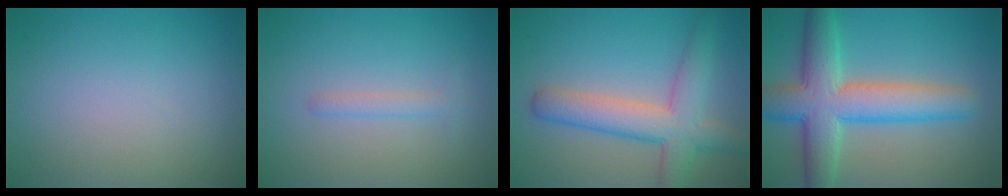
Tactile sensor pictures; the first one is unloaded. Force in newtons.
{"total": 1.2, "press": 1.2, "slide": 0.1}
{"total": 6.1, "press": 6.1, "slide": 0.3}
{"total": 8.4, "press": 8.4, "slide": 0.4}